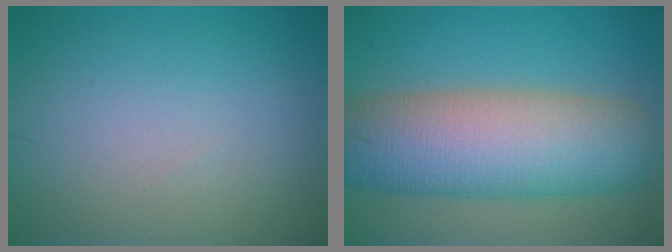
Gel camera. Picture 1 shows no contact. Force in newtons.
{"total": 11.7, "press": 11.7, "slide": 0.5}